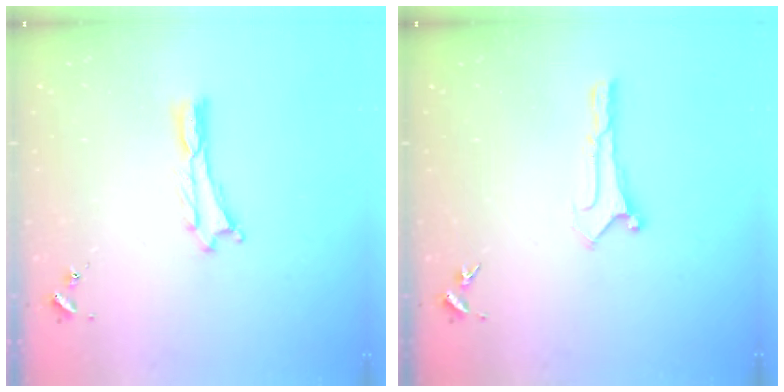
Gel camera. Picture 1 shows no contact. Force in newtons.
{"total": 0.0}